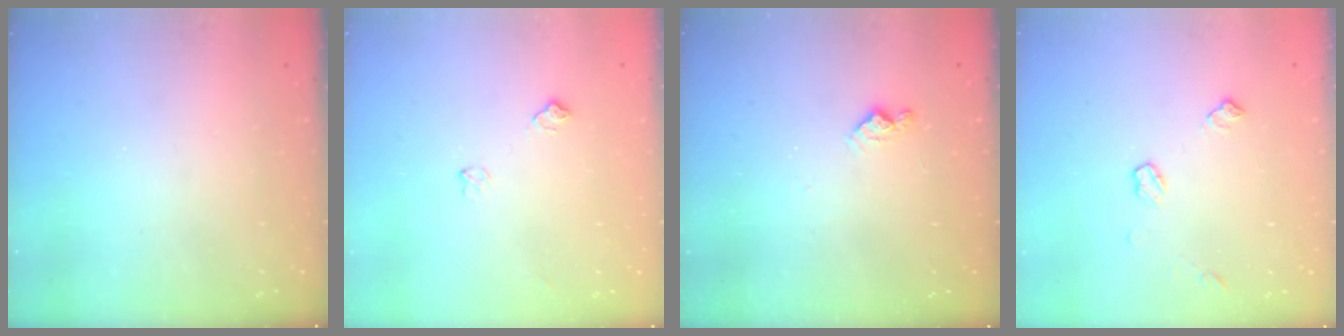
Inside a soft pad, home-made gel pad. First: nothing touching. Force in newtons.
{"total": 4.3, "press": 4.2, "slide": 0.7}
{"total": 5.7, "press": 5.7, "slide": 0.8}
{"total": 7.4, "press": 7.3, "slide": 0.9}